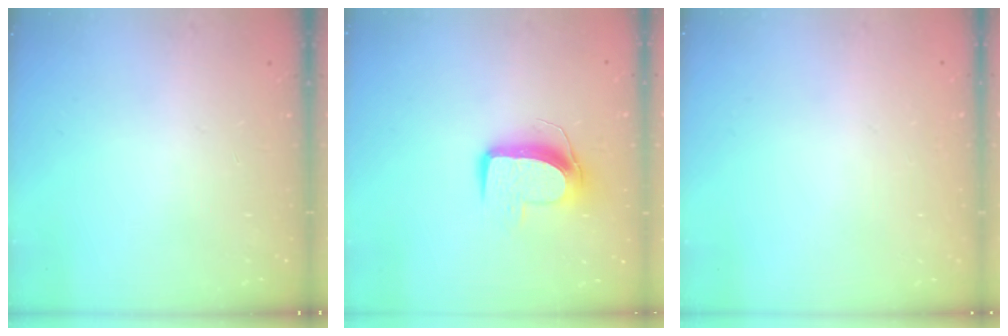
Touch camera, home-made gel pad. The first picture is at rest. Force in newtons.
{"total": 10.1, "press": 10.1, "slide": 0.5}
{"total": 0.0}